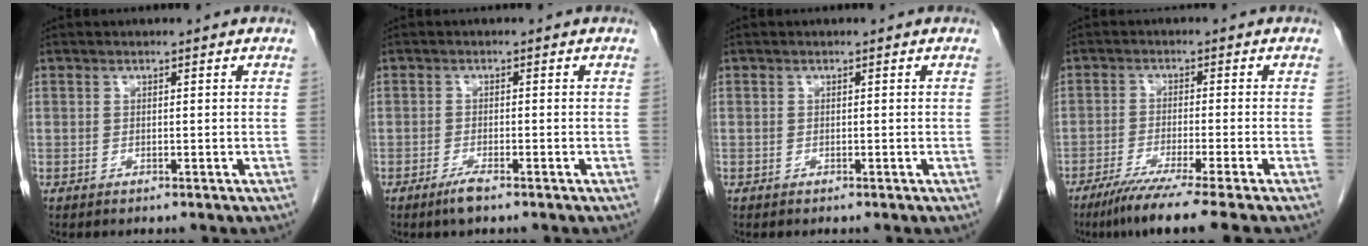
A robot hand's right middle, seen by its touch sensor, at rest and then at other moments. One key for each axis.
{"total": 2.1, "fx": -1.5, "fy": 0.2, "fz": 1.5, "tx": -0.033, "ty": -0.003, "tz": -0.030}
{"total": 0.0}
{"total": 9.4, "fx": -7.1, "fy": -1.7, "fz": 5.9, "tx": -0.083, "ty": -0.029, "tz": -0.112}